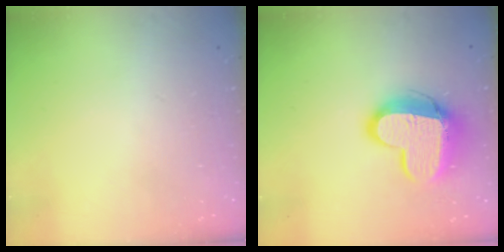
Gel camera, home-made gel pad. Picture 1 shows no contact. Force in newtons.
{"total": 14.4, "press": 14.3, "slide": 1.4}